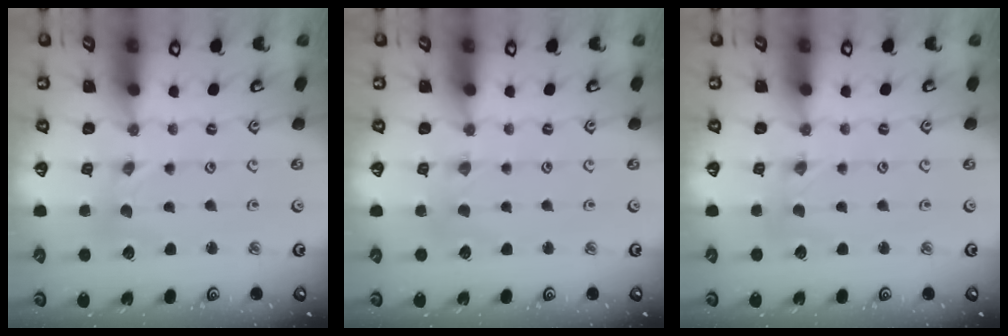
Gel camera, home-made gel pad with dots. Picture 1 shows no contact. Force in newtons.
{"total": 2.2, "press": 2.2, "slide": 0.4}
{"total": 0.0}